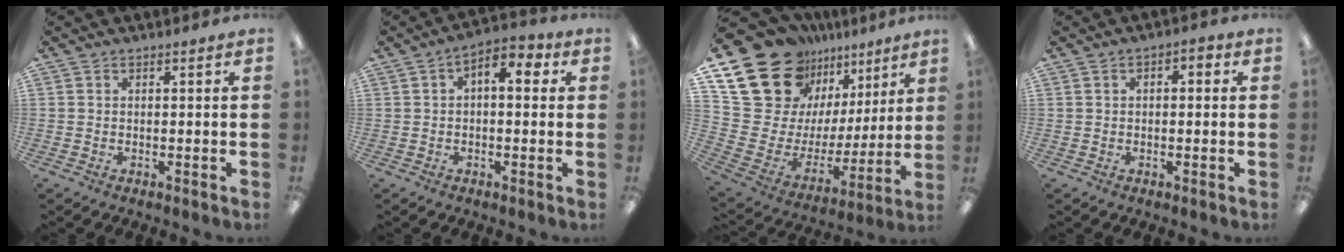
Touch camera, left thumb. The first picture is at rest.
{"total": 4.1, "force": [0.1, 2.4, 3.3], "torque": [-0.047, 0.007, -0.005]}
{"total": 21.4, "force": [14.4, 13.3, 8.6], "torque": [-0.169, -0.107, 0.278]}
{"total": 1.9, "force": [-0.3, 1.2, 1.5], "torque": [-0.027, 0.008, -0.006]}